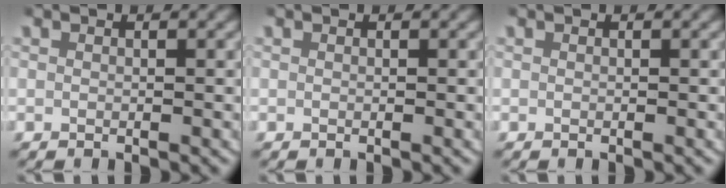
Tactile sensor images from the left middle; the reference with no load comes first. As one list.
[{"total": 0.0}, {"total": 0.0}]